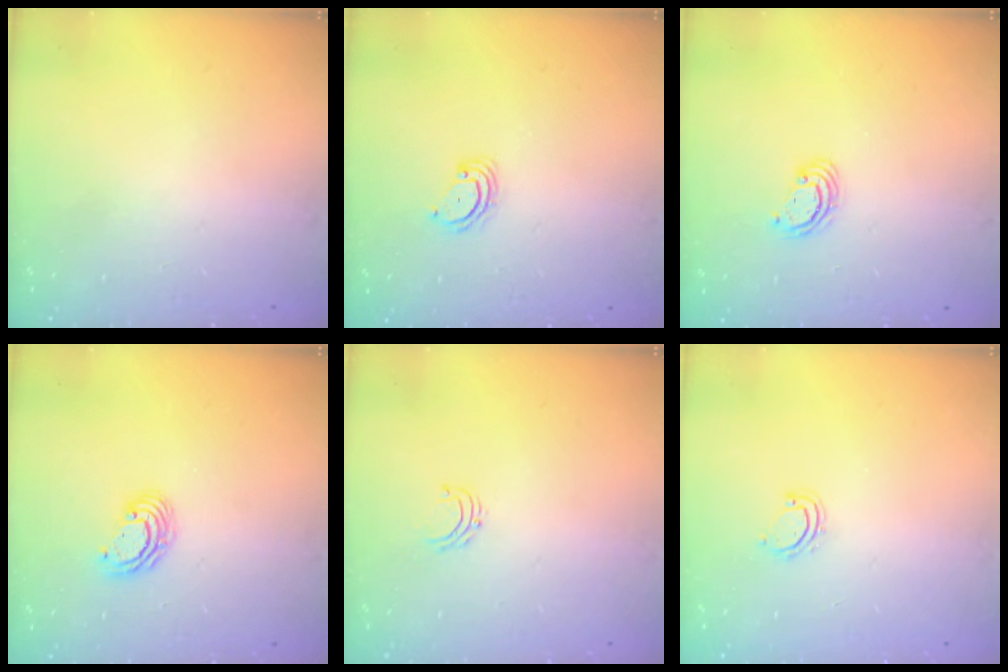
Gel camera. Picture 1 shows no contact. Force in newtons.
{"total": 2.3, "press": 2.3, "slide": 0.2}
{"total": 2.5, "press": 2.5, "slide": 0.2}
{"total": 4.9, "press": 4.8, "slide": 0.2}
{"total": 3.7, "press": 3.7, "slide": 0.3}
{"total": 4.5, "press": 4.4, "slide": 0.4}